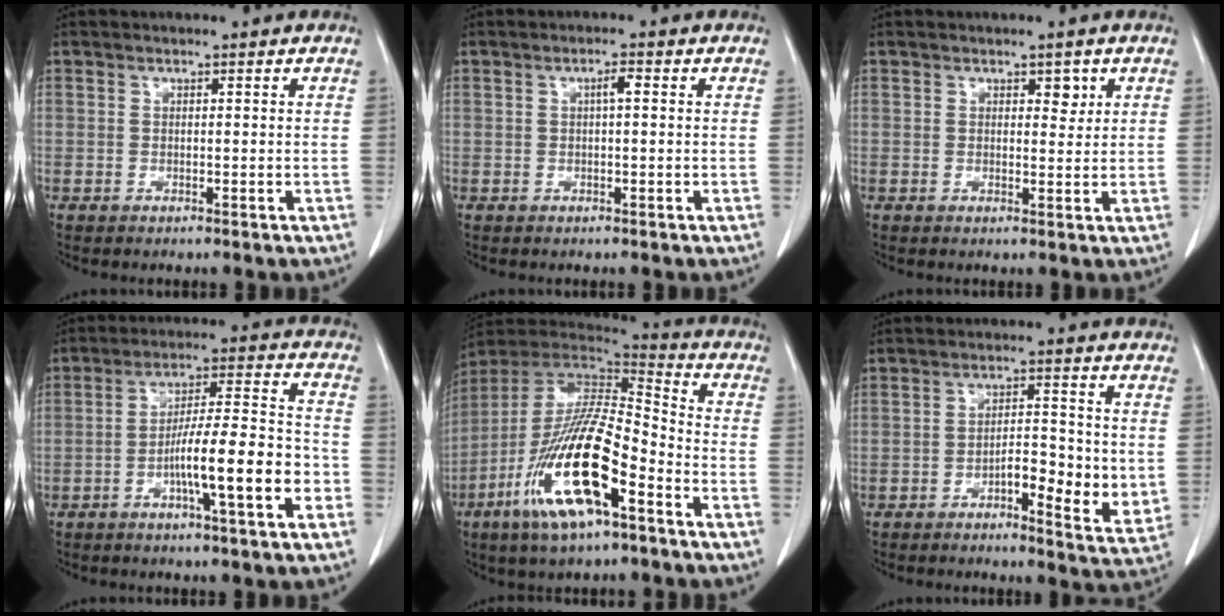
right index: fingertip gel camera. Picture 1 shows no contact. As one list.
[{"total": 1.6, "force": [0.3, 0.3, 1.6], "torque": [-0.027, 0.005, 0.004]}, {"total": 2.0, "force": [1.0, 1.1, 1.3], "torque": [-0.010, -0.004, 0.015]}, {"total": 11.8, "force": [-4.3, 0.9, 10.9], "torque": [-0.178, 0.014, -0.069]}, {"total": 19.4, "force": [-8.9, 3.6, 16.8], "torque": [-0.342, -0.031, -0.163]}, {"total": 8.0, "force": [-1.4, 2.4, 7.5], "torque": [-0.101, 0.000, -0.021]}]